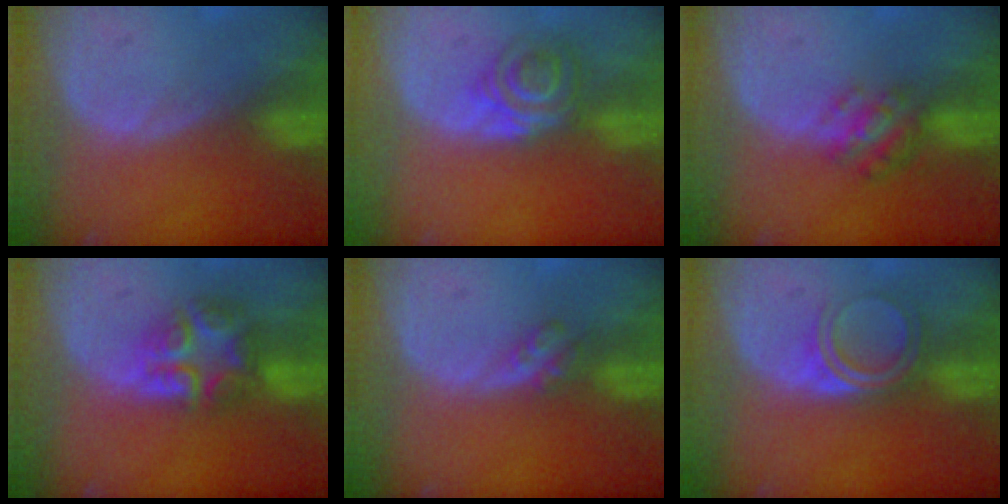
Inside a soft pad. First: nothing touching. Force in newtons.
{"total": 6.3, "press": 5.4, "slide": 3.2}
{"total": 4.9, "press": 4.5, "slide": 2.0}
{"total": 7.9, "press": 6.7, "slide": 4.2}
{"total": 2.7, "press": 2.3, "slide": 1.3}
{"total": 4.8, "press": 4.2, "slide": 2.4}